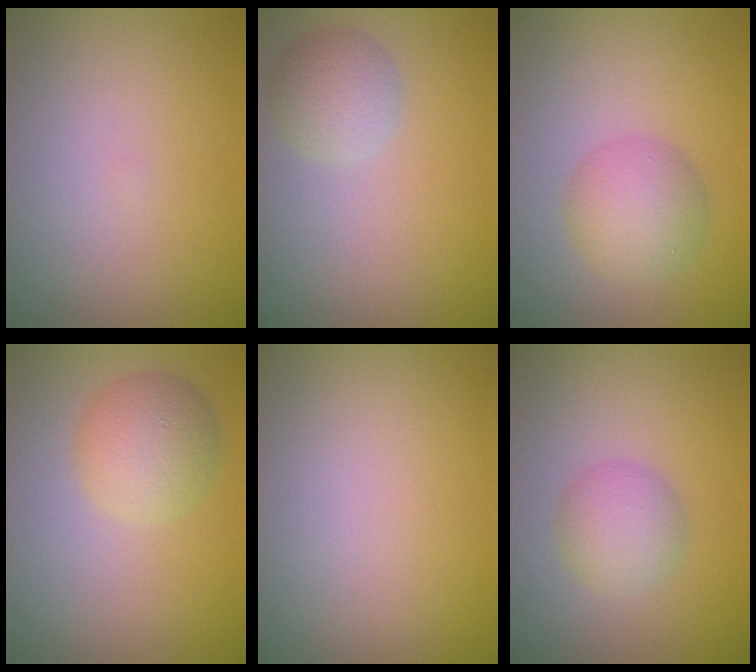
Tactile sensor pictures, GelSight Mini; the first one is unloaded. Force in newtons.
{"total": 2.7, "press": 2.7, "slide": 0.1}
{"total": 3.9, "press": 3.9, "slide": 0.1}
{"total": 3.8, "press": 3.8, "slide": 0.1}
{"total": 0.0}
{"total": 2.9, "press": 2.9, "slide": 0.1}